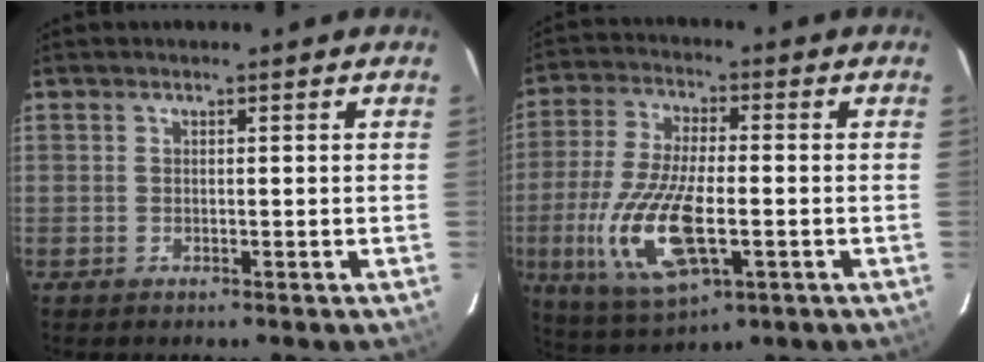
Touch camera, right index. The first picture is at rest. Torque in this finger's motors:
{"motor_torque": [2.14, 0.00, 1.05, 0.18]}